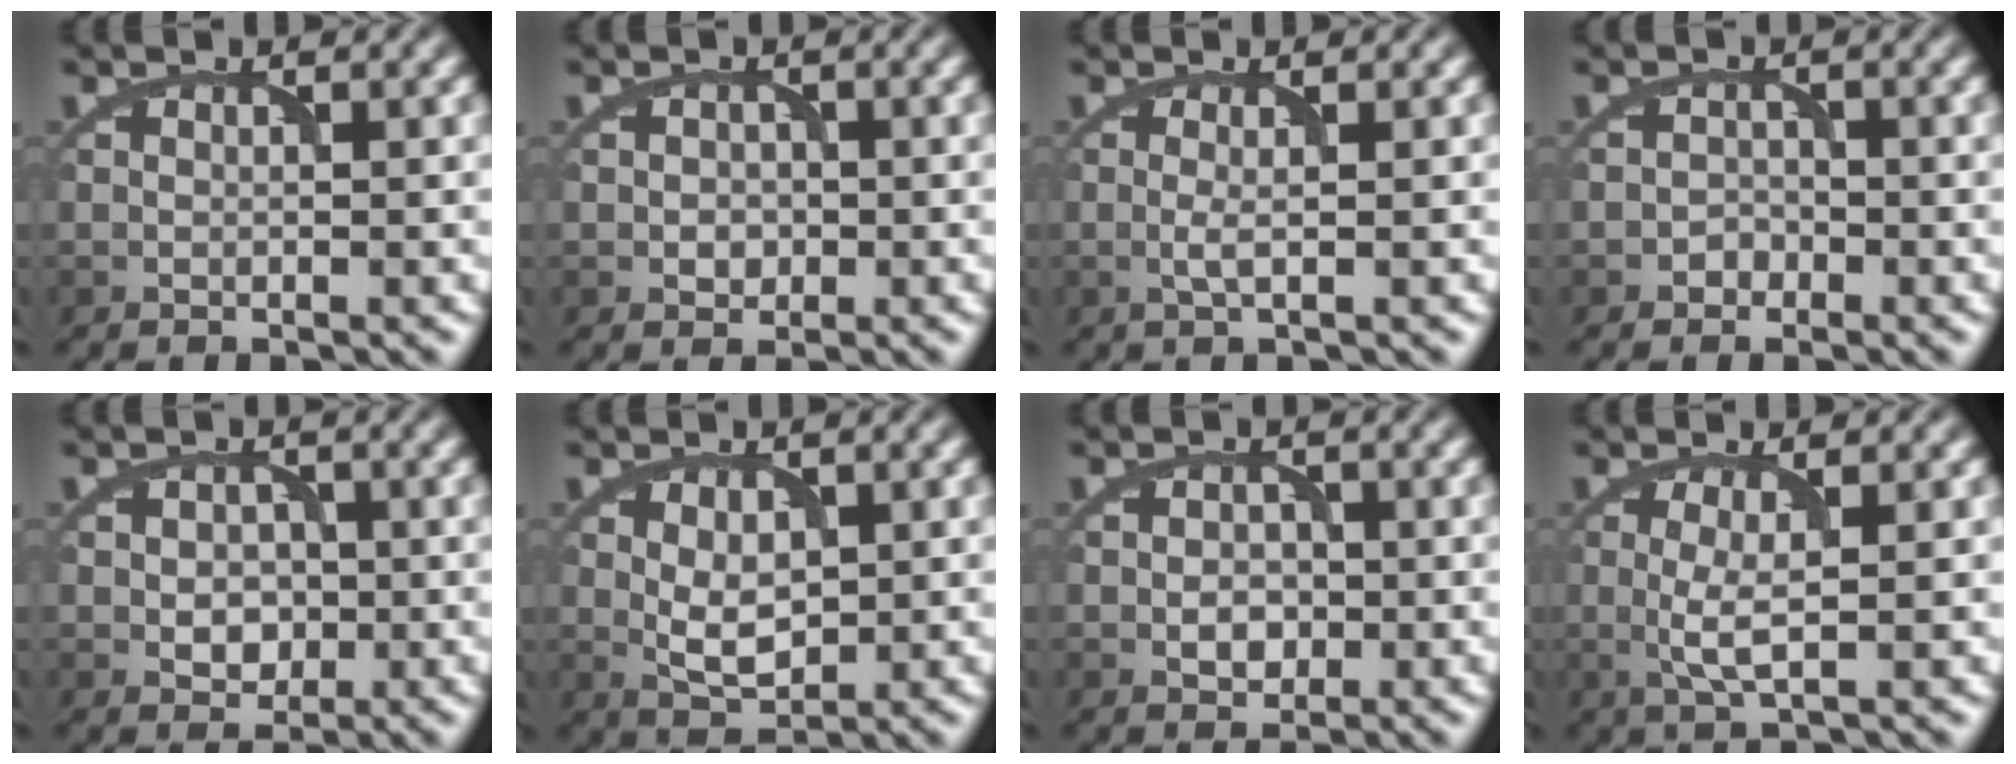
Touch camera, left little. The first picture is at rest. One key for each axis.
{"total": 1.3, "fx": -0.1, "fy": 1.2, "fz": 0.6, "tx": -0.010, "ty": -0.002, "tz": -0.004}
{"total": 1.2, "fx": -0.1, "fy": 0.1, "fz": 1.2, "tx": -0.028, "ty": -0.002, "tz": -0.002}
{"total": 1.0, "fx": -0.7, "fy": 0.8, "fz": 0.1, "tx": 0.004, "ty": 0.003, "tz": -0.012}
{"total": 2.6, "fx": -0.2, "fy": 2.1, "fz": 1.5, "tx": -0.022, "ty": -0.004, "tz": -0.004}
{"total": 3.2, "fx": 0.2, "fy": 2.0, "fz": 2.5, "tx": -0.049, "ty": -0.002, "tz": 0.008}
{"total": 2.0, "fx": -0.4, "fy": 1.6, "fz": 1.2, "tx": -0.020, "ty": -0.002, "tz": -0.008}
{"total": 2.4, "fx": 0.0, "fy": 0.4, "fz": 2.4, "tx": -0.053, "ty": -0.003, "tz": 0.001}